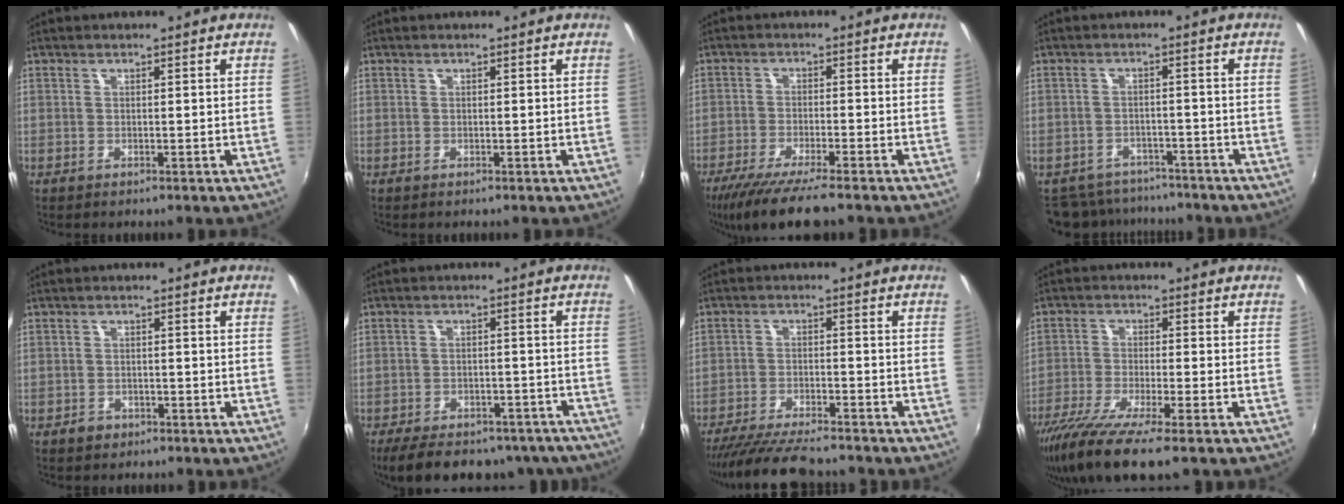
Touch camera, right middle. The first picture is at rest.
{"total": 0.0}
{"total": 10.4, "force": [-8.4, 0.6, 6.2], "torque": [-0.134, -0.034, -0.142]}
{"total": 10.1, "force": [-8.8, 4.5, 2.2], "torque": [-0.064, 0.001, -0.125]}
{"total": 2.1, "force": [-1.4, 1.5, 0.5], "torque": [-0.013, 0.001, -0.019]}
{"total": 19.7, "force": [-16.4, 7.7, 7.9], "torque": [-0.158, 0.009, -0.199]}
{"total": 12.4, "force": [-11.0, 1.7, 5.3], "torque": [-0.124, -0.020, -0.182]}
{"total": 11.7, "force": [-8.3, 1.2, 8.2], "torque": [-0.179, -0.045, -0.151]}